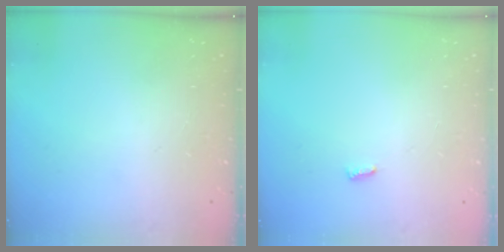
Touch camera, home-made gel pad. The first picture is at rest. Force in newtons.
{"total": 2.8, "press": 2.8, "slide": 0.4}